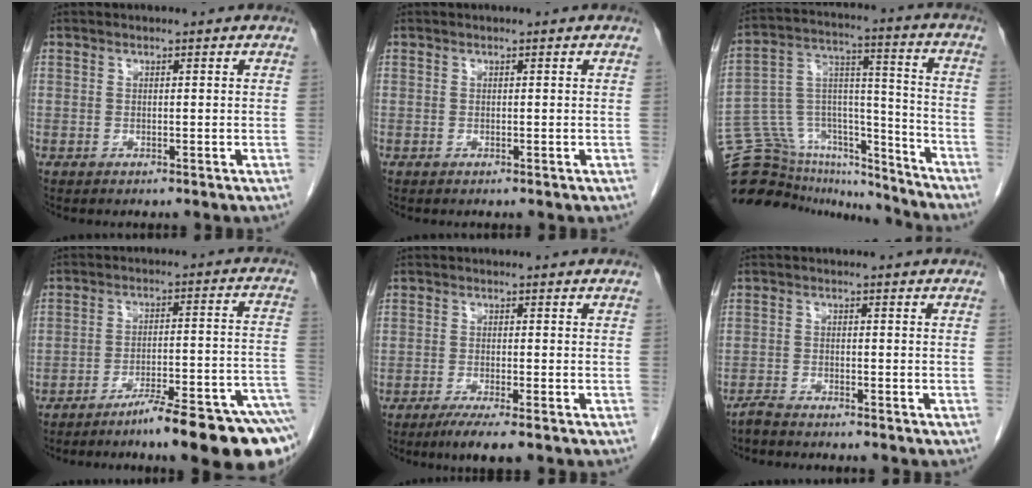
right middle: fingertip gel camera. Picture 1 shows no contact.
{"total": 0.0}
{"total": 24.1, "force": [-21.6, 8.4, 6.4], "torque": [-0.160, 0.059, -0.333]}
{"total": 15.6, "force": [-11.2, 0.0, 10.8], "torque": [-0.090, 0.021, -0.167]}
{"total": 4.8, "force": [-3.4, 0.7, 3.4], "torque": [-0.051, -0.011, -0.050]}
{"total": 3.4, "force": [-3.2, 0.5, 1.0], "torque": [-0.019, -0.008, -0.048]}